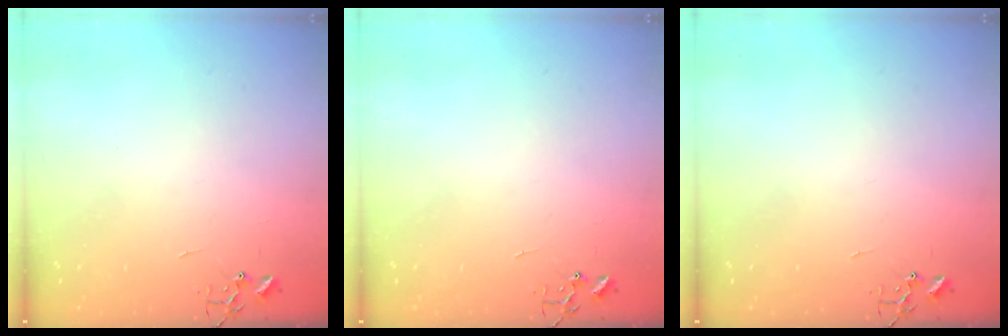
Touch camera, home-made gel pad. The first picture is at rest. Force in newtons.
{"total": 0.0}
{"total": 0.0}